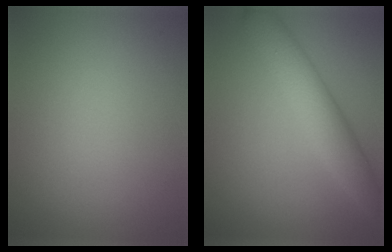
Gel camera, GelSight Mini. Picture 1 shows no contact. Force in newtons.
{"total": 5.2, "press": 5.2, "slide": 0.1}